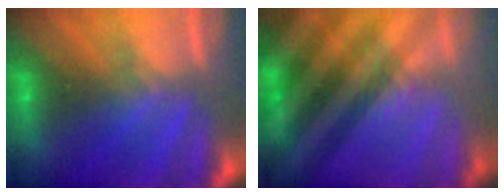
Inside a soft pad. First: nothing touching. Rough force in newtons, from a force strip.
{"total": 3.9}